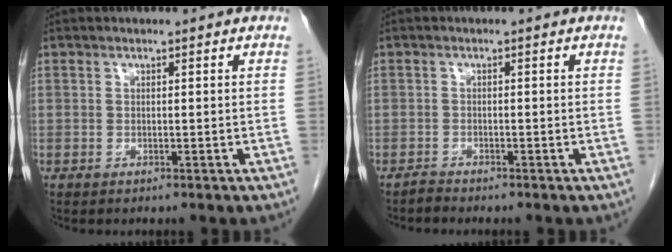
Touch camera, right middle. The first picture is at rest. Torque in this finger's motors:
{"motor_torque": [0.08, -0.01, -0.02, 0.00]}